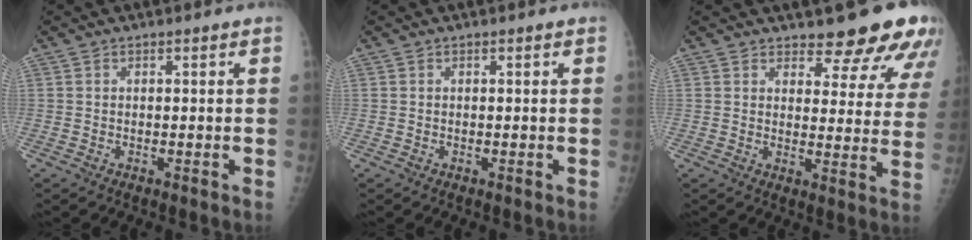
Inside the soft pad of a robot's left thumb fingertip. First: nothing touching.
{"total": 0.0}
{"total": 12.2, "force": [10.3, 4.2, 5.1], "torque": [-0.017, -0.070, 0.110]}